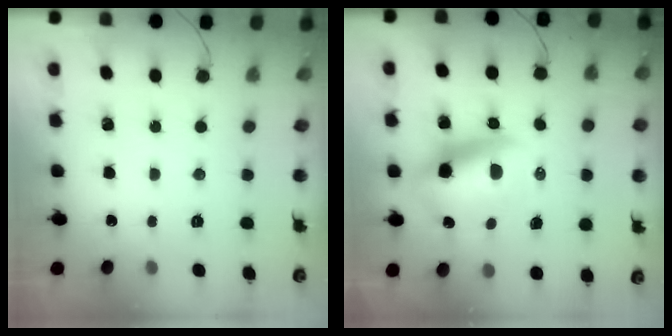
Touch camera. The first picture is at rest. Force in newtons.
{"total": 12.5, "press": 12.1, "slide": 3.5}